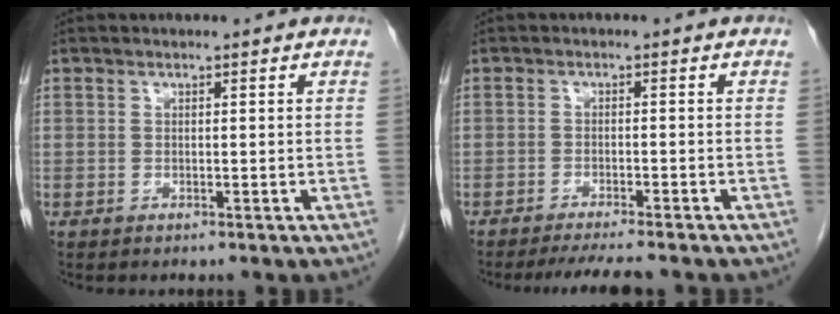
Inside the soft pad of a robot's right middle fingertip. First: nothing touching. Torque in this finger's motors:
{"motor_torque": [-0.04, -0.10, 0.02, 0.01]}